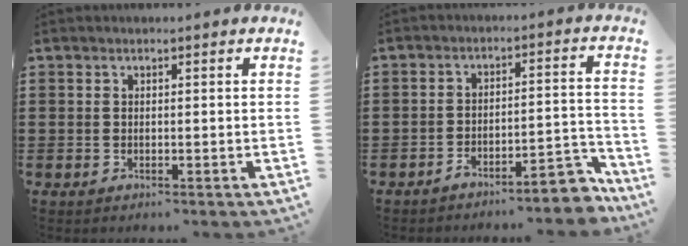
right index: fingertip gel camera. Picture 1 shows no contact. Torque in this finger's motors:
{"motor_torque": [0.90, -0.83, 0.33, 0.09]}